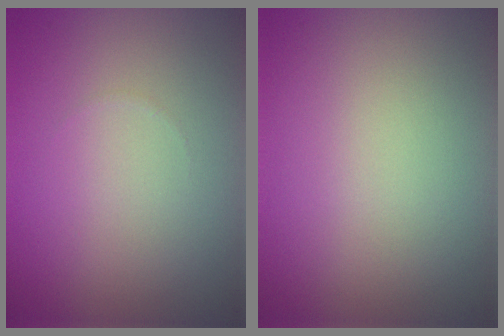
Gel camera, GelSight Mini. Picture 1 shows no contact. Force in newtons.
{"total": 0.0}